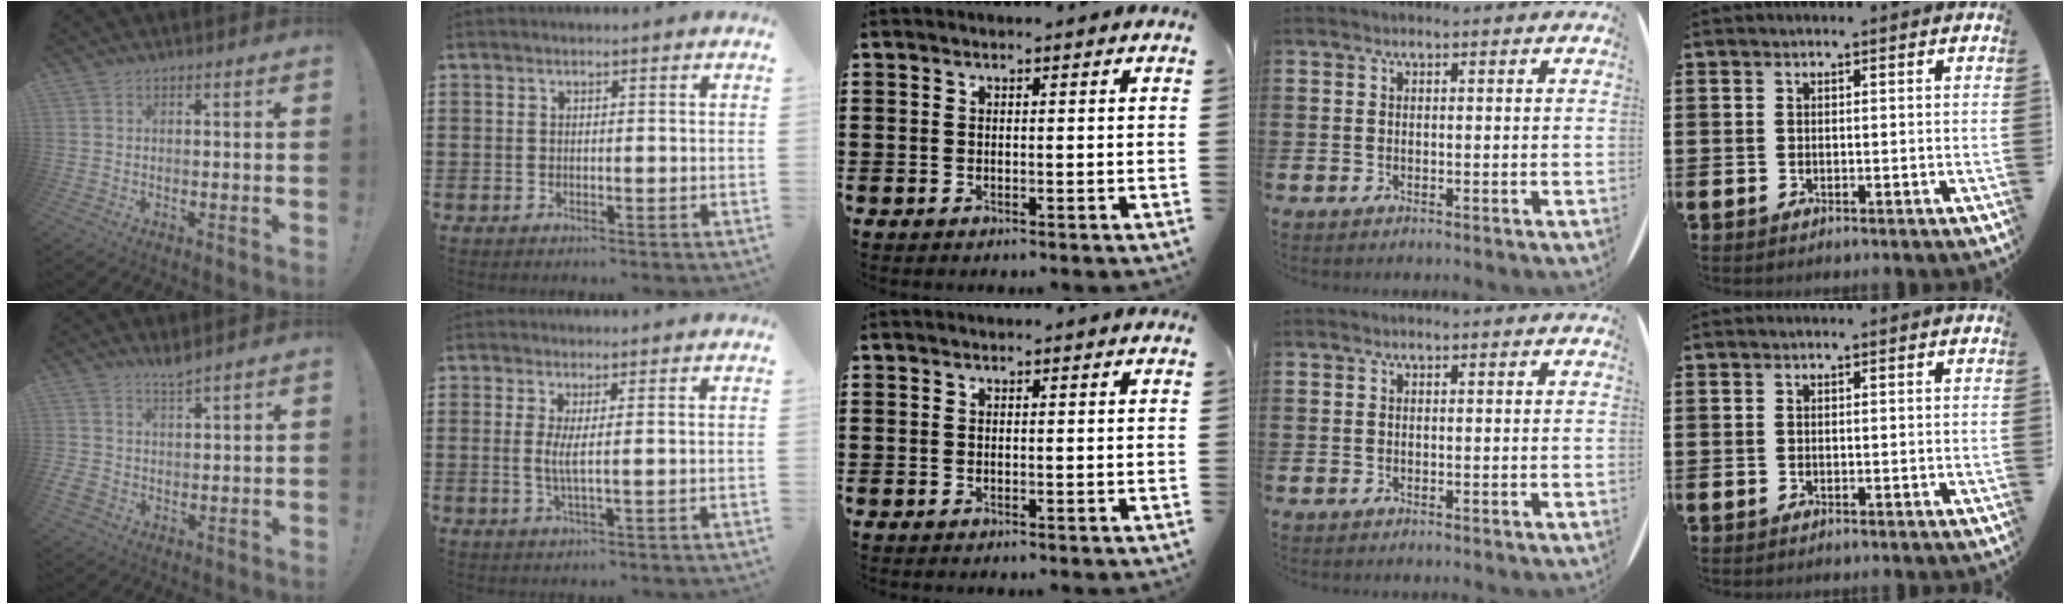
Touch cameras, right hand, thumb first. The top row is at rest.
{"thumb": {"total": 3.9, "force": [3.2, 0.9, 2.1], "torque": [-0.028, -0.023, 0.057]}, "index": {"total": 2.9, "force": [0.3, -0.4, 2.8], "torque": [-0.055, -0.011, 0.005]}}